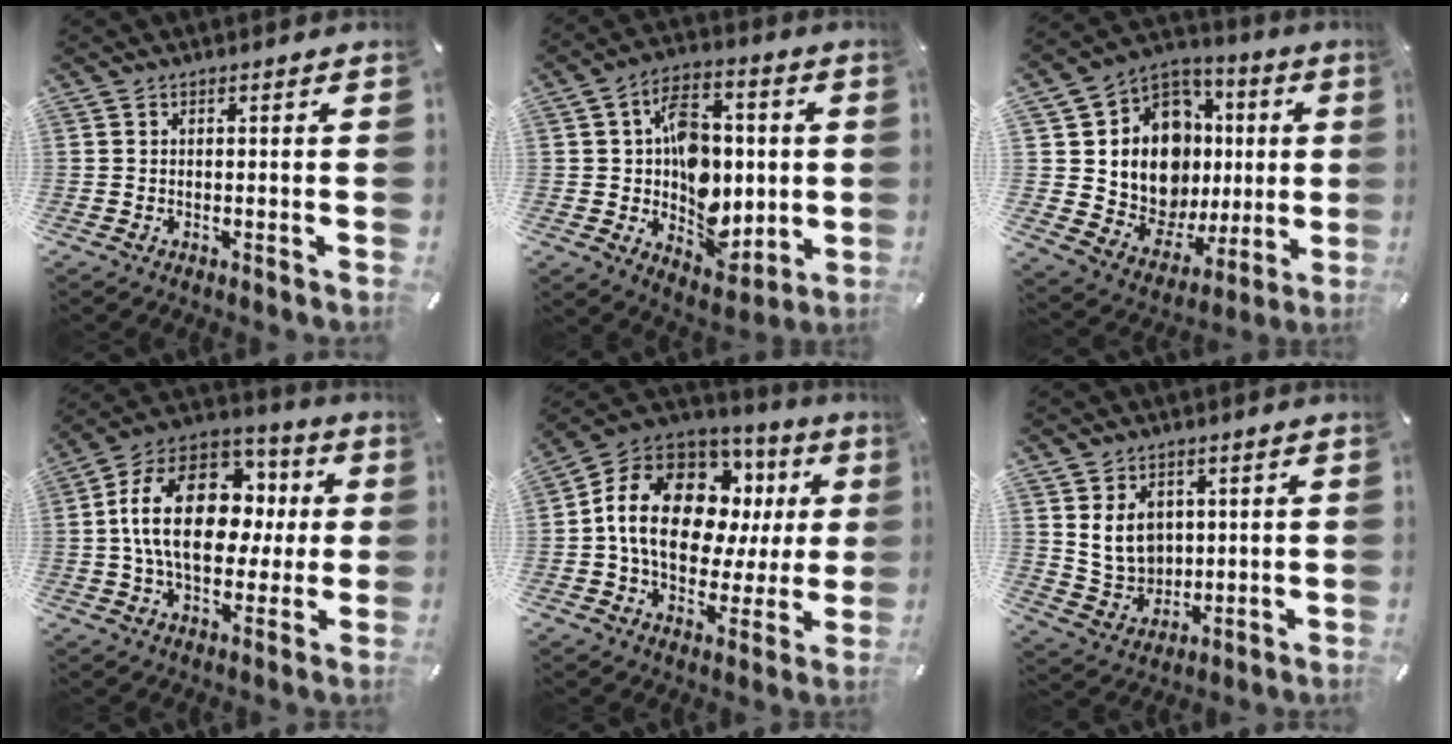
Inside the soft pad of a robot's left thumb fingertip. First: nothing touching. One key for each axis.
{"total": 14.3, "fx": 0.2, "fy": 11.2, "fz": 8.9, "tx": -0.112, "ty": 0.007, "tz": 0.018}
{"total": 14.5, "fx": 1.6, "fy": 12.2, "fz": 7.6, "tx": -0.144, "ty": -0.036, "tz": 0.041}
{"total": 21.8, "fx": 2.8, "fy": 15.3, "fz": 15.3, "tx": -0.285, "ty": 0.009, "tz": 0.050}
{"total": 19.1, "fx": 4.0, "fy": 13.9, "fz": 12.6, "tx": -0.226, "ty": -0.014, "tz": 0.070}
{"total": 8.3, "fx": 2.8, "fy": 7.3, "fz": 2.9, "tx": -0.070, "ty": -0.014, "tz": 0.054}